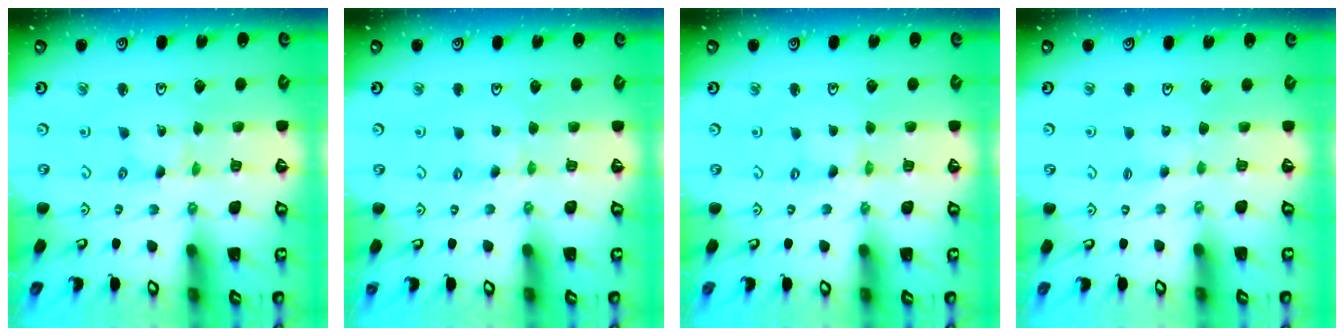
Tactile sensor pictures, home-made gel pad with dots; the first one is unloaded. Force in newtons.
{"total": 2.8, "press": 2.8, "slide": 0.4}
{"total": 0.0}
{"total": 2.7, "press": 2.7, "slide": 0.3}